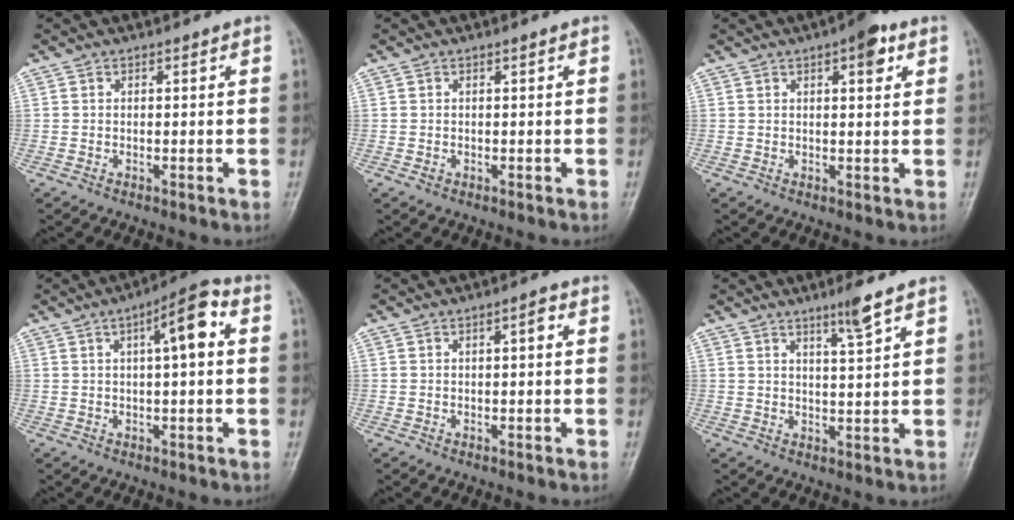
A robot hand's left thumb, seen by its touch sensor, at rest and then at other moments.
{"total": 0.5, "force": [0.1, 0.4, 0.3], "torque": [-0.002, 0.002, 0.004]}
{"total": 4.8, "force": [2.4, 1.8, 3.8], "torque": [-0.039, -0.004, 0.026]}
{"total": 8.4, "force": [1.9, 2.4, 7.8], "torque": [-0.111, 0.022, 0.021]}
{"total": 1.9, "force": [0.4, 0.5, 1.7], "torque": [-0.029, 0.003, 0.005]}
{"total": 4.2, "force": [2.9, -0.2, 3.1], "torque": [-0.053, -0.021, 0.053]}